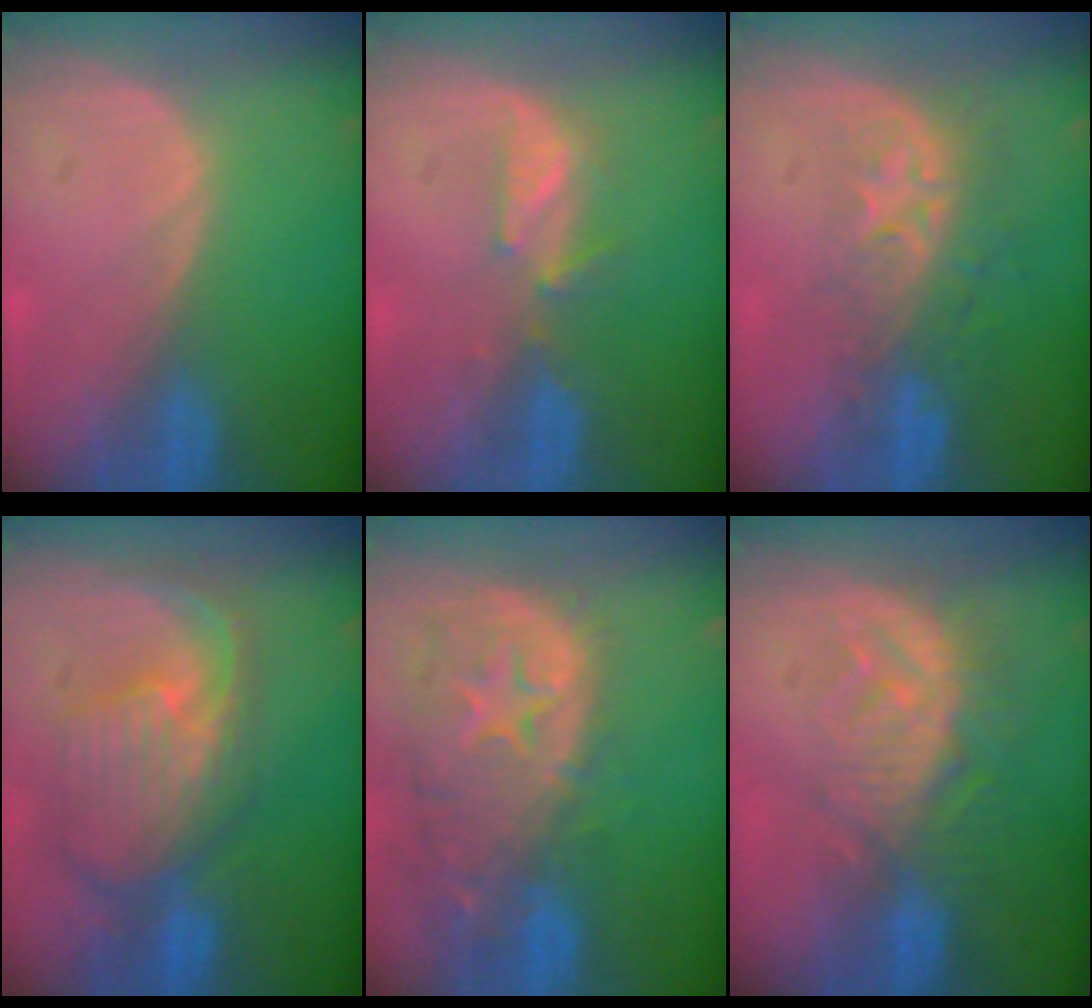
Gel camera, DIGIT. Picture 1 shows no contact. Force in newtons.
{"total": 3.1, "press": 3.0, "slide": 0.3}
{"total": 8.7, "press": 7.2, "slide": 5.0}
{"total": 10.8, "press": 9.6, "slide": 5.1}
{"total": 13.8, "press": 11.1, "slide": 8.1}
{"total": 9.3, "press": 8.1, "slide": 4.6}